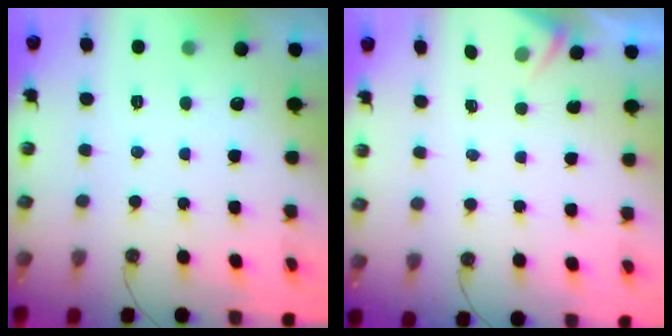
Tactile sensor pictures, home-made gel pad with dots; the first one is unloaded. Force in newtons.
{"total": 2.6, "press": 2.6, "slide": 0.4}